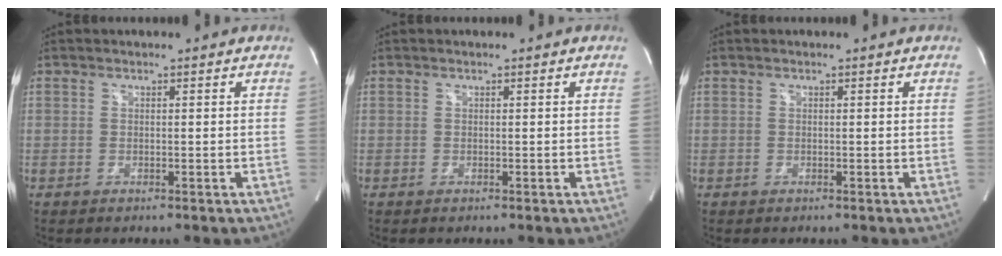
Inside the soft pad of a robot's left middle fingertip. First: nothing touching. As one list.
[{"total": 0.0}, {"total": 0.0}]